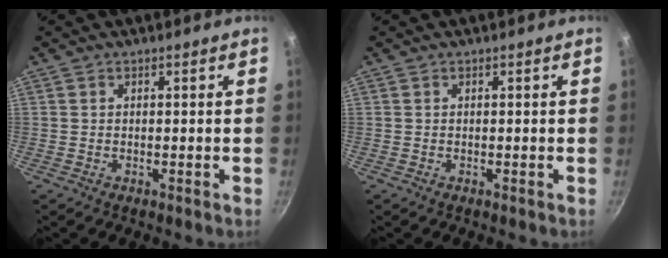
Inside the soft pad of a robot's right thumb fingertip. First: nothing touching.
{"total": 0.0}